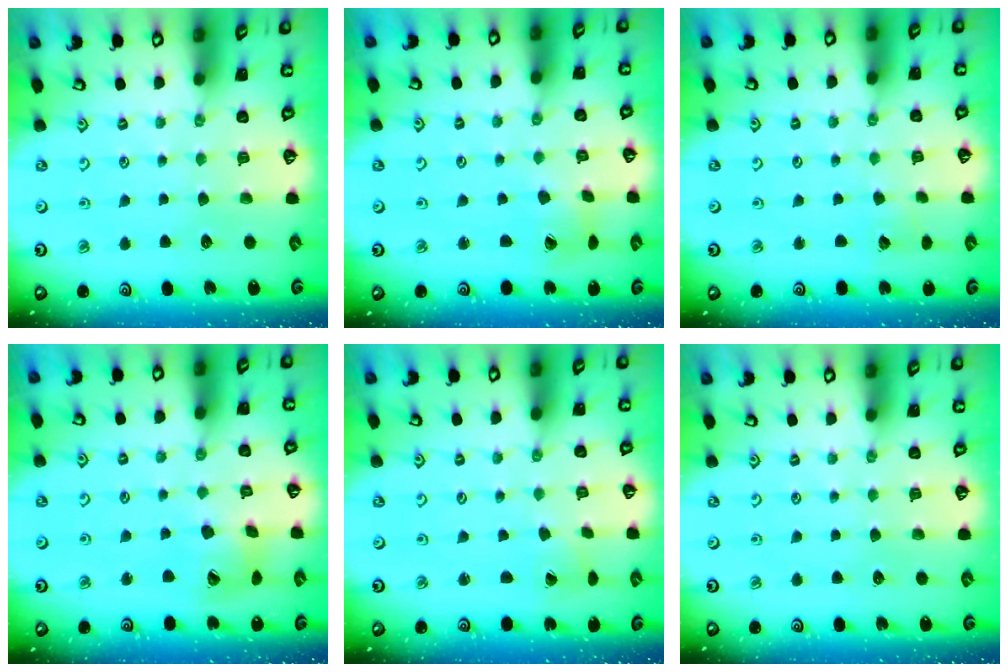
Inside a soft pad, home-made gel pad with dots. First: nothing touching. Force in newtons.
{"total": 3.7, "press": 3.6, "slide": 0.5}
{"total": 3.3, "press": 3.3, "slide": 0.4}
{"total": 11.8, "press": 11.7, "slide": 1.5}
{"total": 2.5, "press": 2.5, "slide": 0.1}
{"total": 0.0}